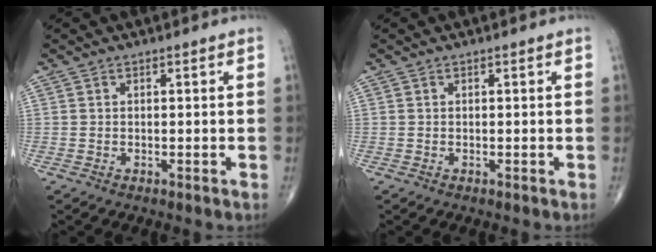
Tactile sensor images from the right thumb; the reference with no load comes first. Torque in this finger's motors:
{"motor_torque": [-0.03, 0.12, 0.00, 0.00, 0.00]}